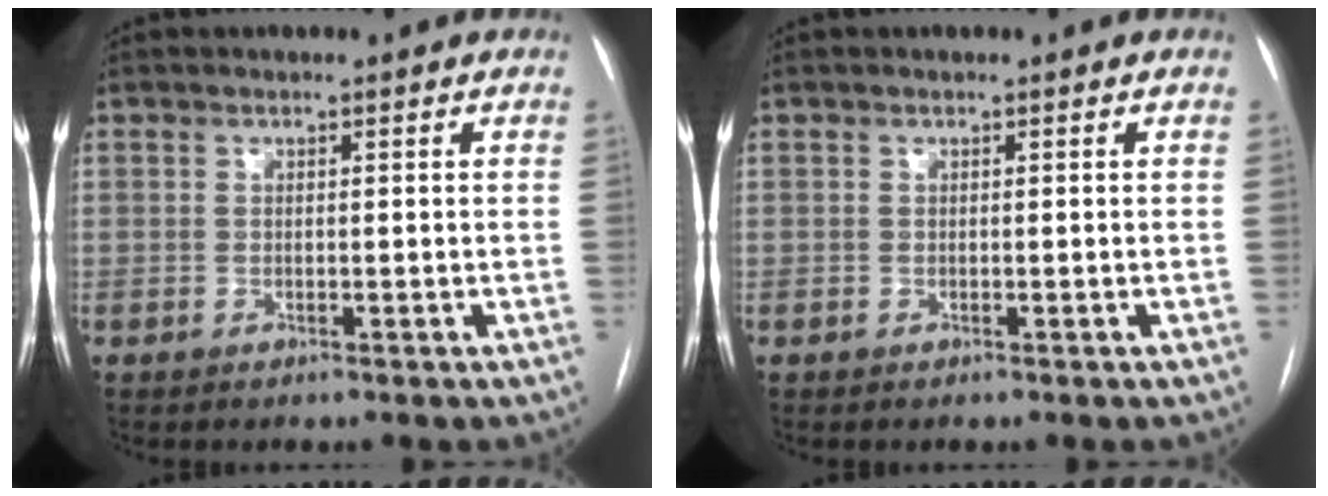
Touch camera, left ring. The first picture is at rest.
{"total": 0.0}